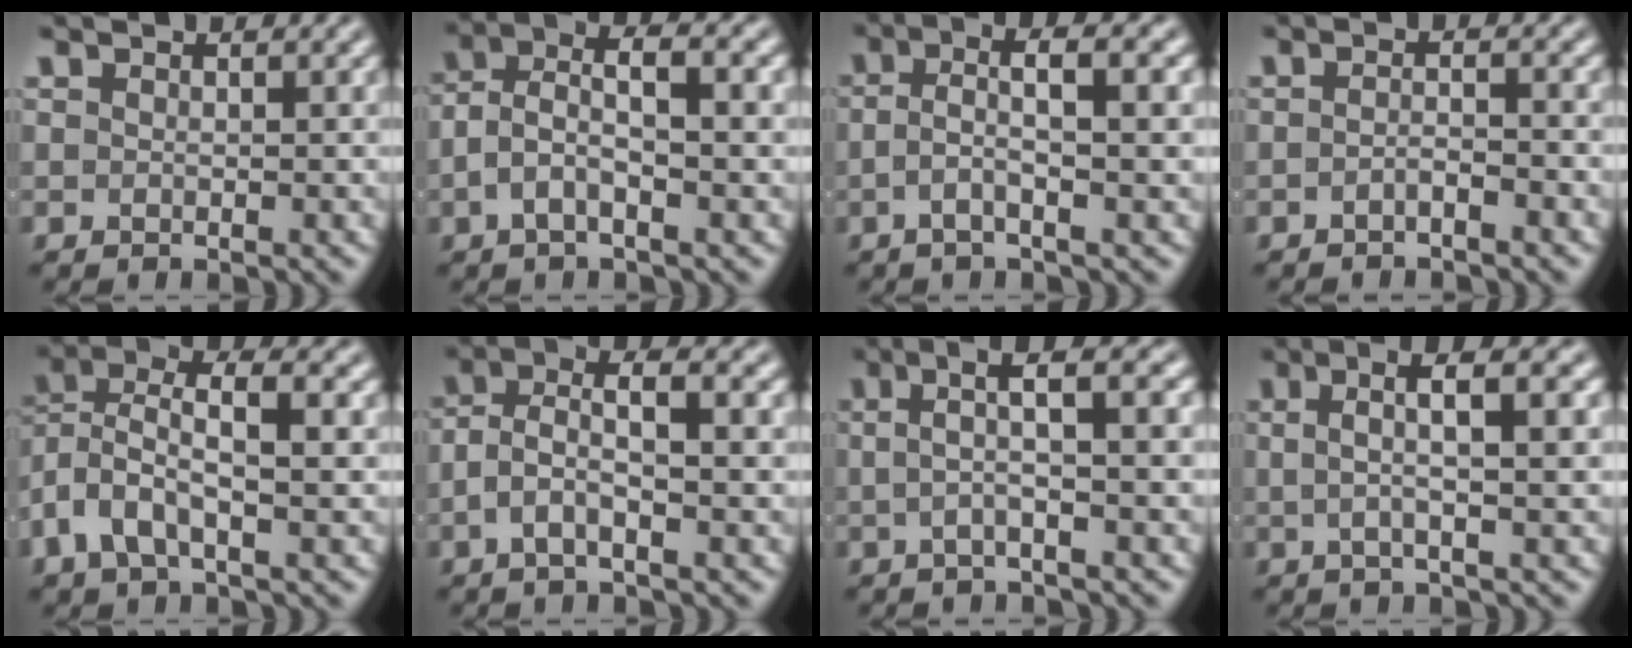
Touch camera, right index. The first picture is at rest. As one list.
[{"total": 3.9, "force": [0.3, 1.7, 3.5], "torque": [-0.067, -0.011, 0.008]}, {"total": 3.3, "force": [-0.4, 0.1, 3.2], "torque": [-0.056, -0.001, -0.008]}, {"total": 1.7, "force": [-1.5, -0.5, 0.8], "torque": [-0.009, -0.005, -0.026]}, {"total": 6.1, "force": [1.2, 4.0, 4.5], "torque": [-0.109, -0.012, 0.022]}, {"total": 3.6, "force": [0.0, 1.4, 3.3], "torque": [-0.067, -0.013, 0.004]}, {"total": 3.7, "force": [0.7, 0.0, 3.6], "torque": [-0.051, 0.013, 0.005]}, {"total": 4.4, "force": [1.4, 0.4, 4.1], "torque": [-0.058, 0.016, 0.018]}]